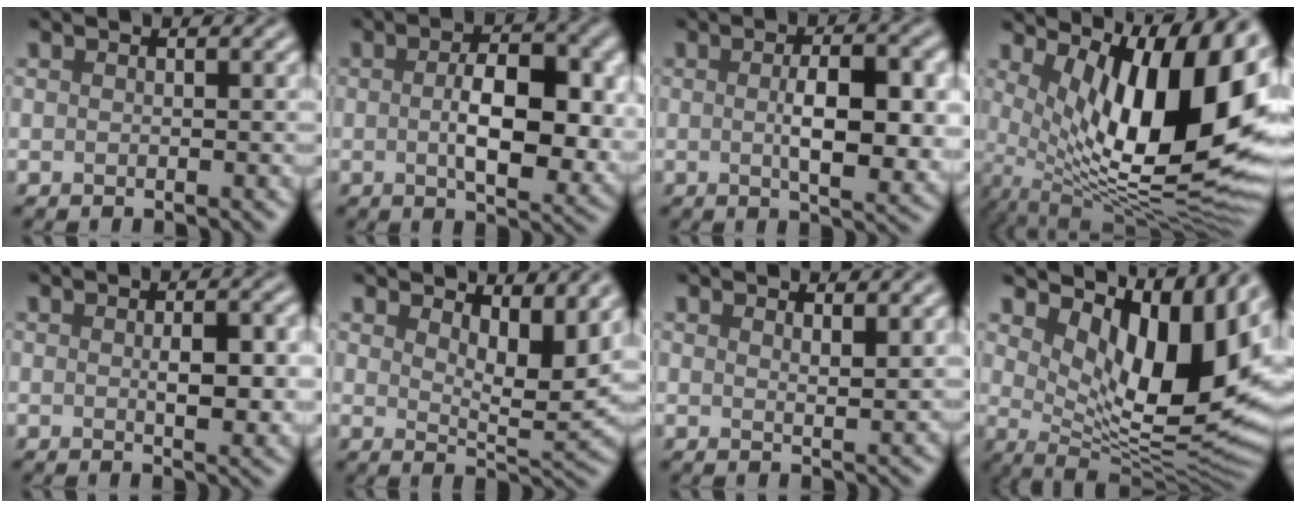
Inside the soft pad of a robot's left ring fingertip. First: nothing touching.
{"total": 7.8, "force": [0.0, 3.6, 6.9], "torque": [-0.106, -0.006, 0.001]}
{"total": 6.9, "force": [0.0, 2.4, 6.5], "torque": [-0.099, -0.005, 0.002]}
{"total": 14.5, "force": [3.8, 5.2, 13.0], "torque": [-0.178, -0.016, 0.066]}
{"total": 3.9, "force": [0.0, 1.5, 3.6], "torque": [-0.057, -0.003, 0.003]}
{"total": 5.7, "force": [3.1, 2.1, 4.4], "torque": [-0.062, -0.010, 0.049]}
{"total": 1.7, "force": [1.4, 0.3, 0.9], "torque": [-0.011, -0.002, 0.022]}
{"total": 12.6, "force": [4.6, 5.3, 10.5], "torque": [-0.155, -0.008, 0.085]}